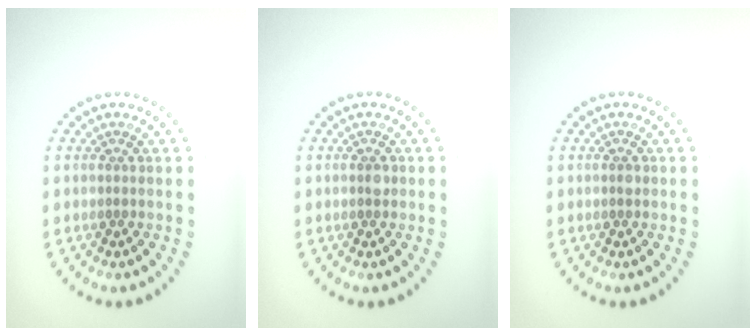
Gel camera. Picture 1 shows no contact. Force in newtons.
{"total": 1.0, "press": 1.0, "slide": 0.2}
{"total": 0.5, "press": 0.5, "slide": 0.1}